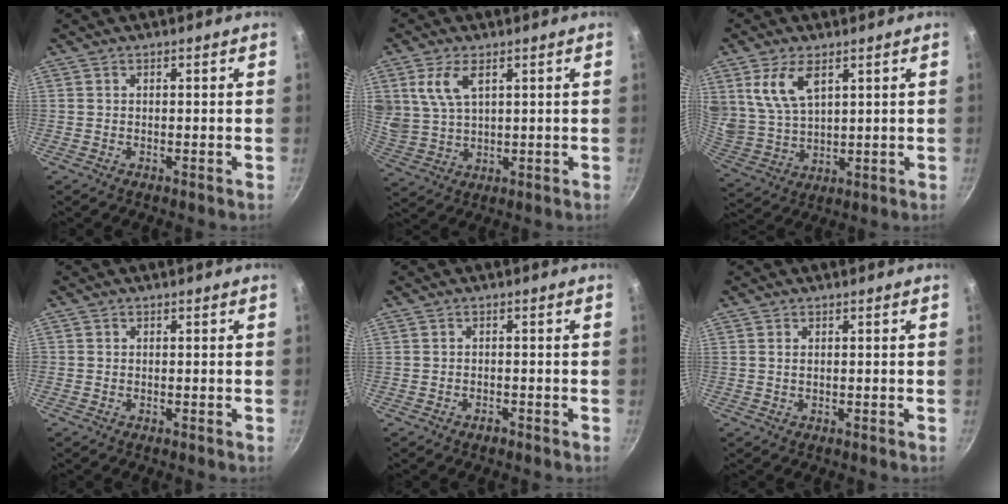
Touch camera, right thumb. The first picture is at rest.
{"total": 7.4, "force": [3.2, 4.1, 5.3], "torque": [-0.103, -0.013, 0.073]}
{"total": 9.9, "force": [4.6, 5.5, 6.9], "torque": [-0.125, -0.026, 0.105]}
{"total": 0.0}
{"total": 1.1, "force": [-0.9, 0.5, 0.4], "torque": [-0.009, 0.010, -0.013]}
{"total": 0.7, "force": [0.1, 0.3, 0.6], "torque": [-0.013, 0.000, 0.002]}